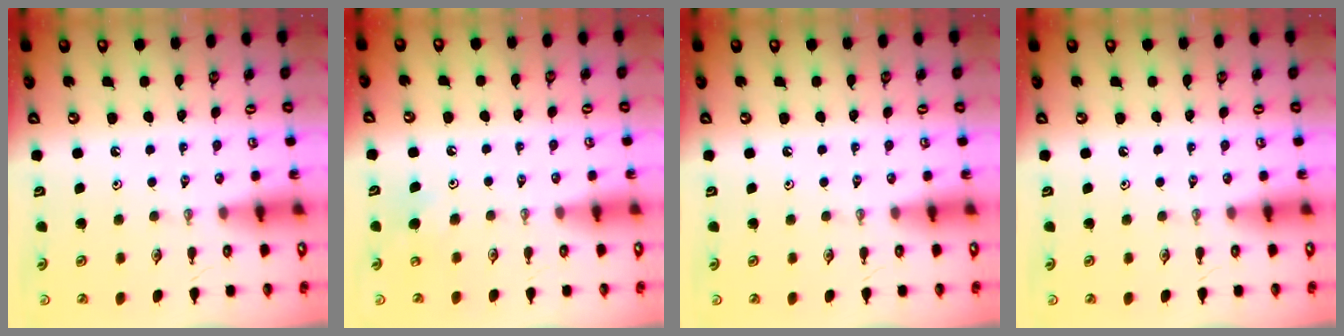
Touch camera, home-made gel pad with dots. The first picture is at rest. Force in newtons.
{"total": 5.7, "press": 5.7, "slide": 0.9}
{"total": 0.0}
{"total": 0.0}